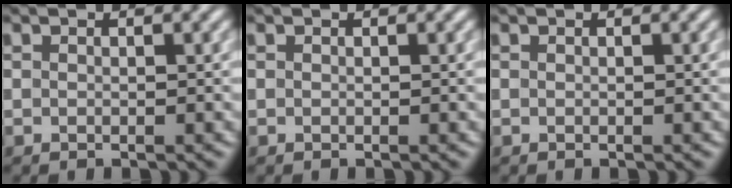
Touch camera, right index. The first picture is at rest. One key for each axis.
{"total": 0.0}
{"total": 0.0}